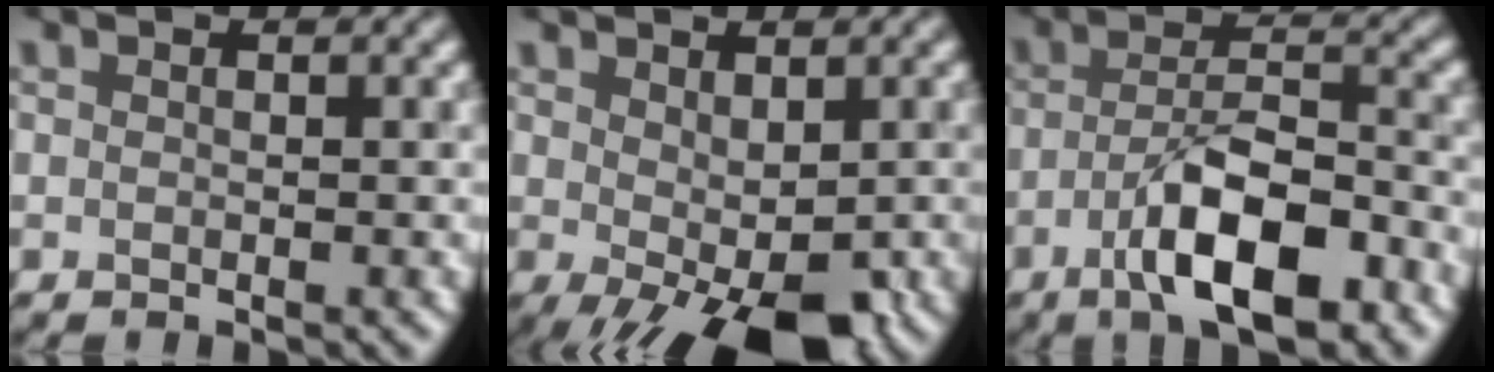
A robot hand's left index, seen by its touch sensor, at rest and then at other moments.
{"total": 6.9, "force": [-2.0, 2.7, 6.0], "torque": [-0.106, -0.012, -0.018]}
{"total": 8.1, "force": [-3.8, 2.6, 6.7], "torque": [-0.114, 0.008, -0.069]}